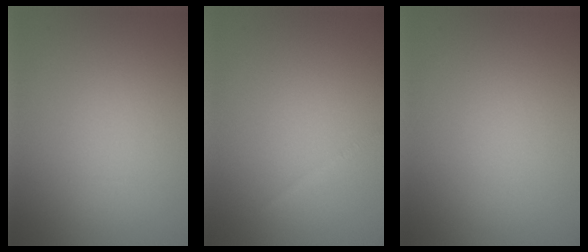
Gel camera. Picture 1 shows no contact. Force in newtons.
{"total": 0.6, "press": 0.6, "slide": 0.0}
{"total": 0.0}